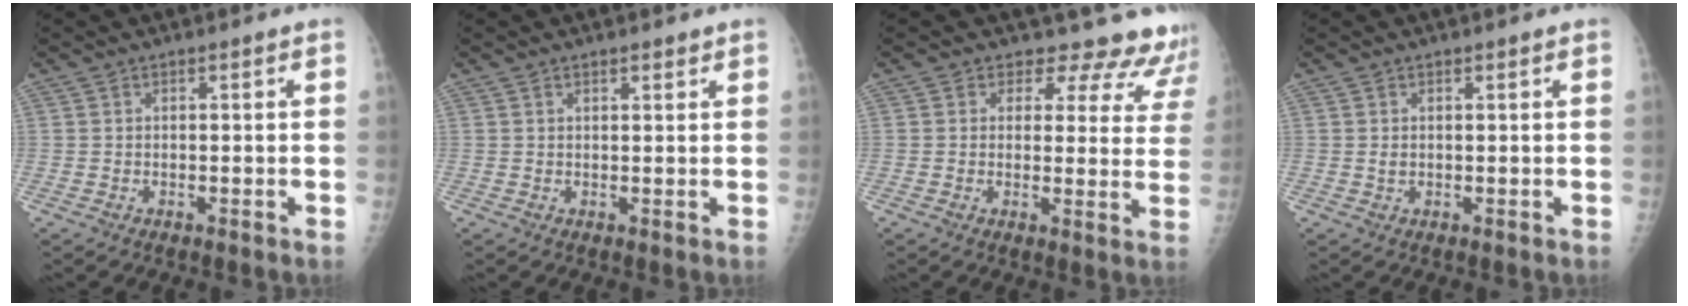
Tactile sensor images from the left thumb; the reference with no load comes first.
{"total": 1.3, "force": [1.1, 0.5, 0.7], "torque": [-0.005, -0.006, 0.015]}
{"total": 13.5, "force": [12.2, 5.6, 1.2], "torque": [0.042, -0.082, 0.107]}
{"total": 0.8, "force": [0.3, 0.6, 0.5], "torque": [-0.004, -0.001, 0.006]}